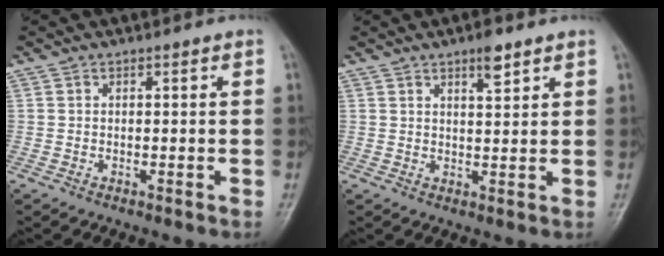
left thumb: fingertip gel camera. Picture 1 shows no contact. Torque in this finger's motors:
{"motor_torque": [1.06, 0.47, 0.74, -0.30, 0.03]}